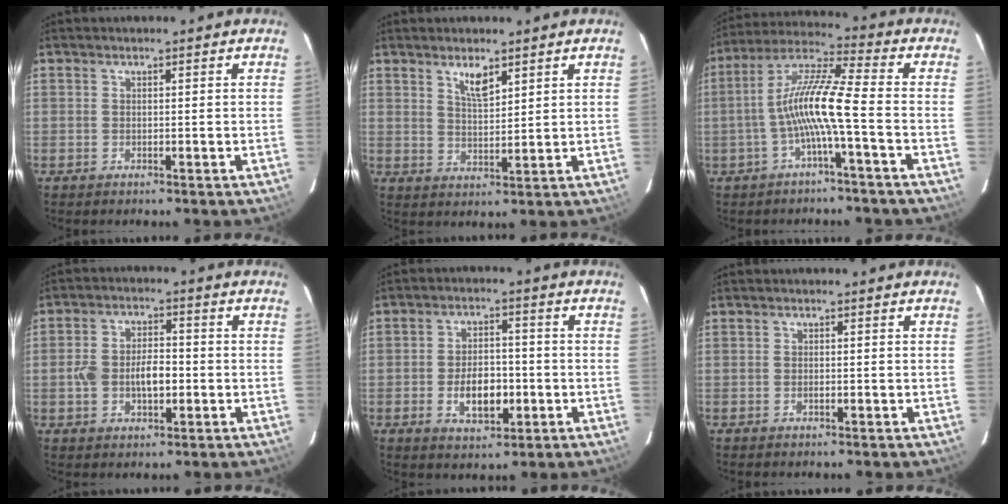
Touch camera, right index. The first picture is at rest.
{"total": 4.5, "force": [2.9, 1.5, 3.0], "torque": [-0.053, -0.005, 0.054]}
{"total": 10.4, "force": [-2.9, 0.0, 10.0], "torque": [-0.207, 0.017, -0.055]}
{"total": 7.7, "force": [-1.4, 4.4, 6.1], "torque": [-0.122, 0.011, -0.022]}
{"total": 8.2, "force": [-2.3, 4.5, 6.4], "torque": [-0.122, 0.007, -0.029]}
{"total": 0.7, "force": [-0.3, 0.3, 0.6], "torque": [-0.009, 0.002, -0.005]}